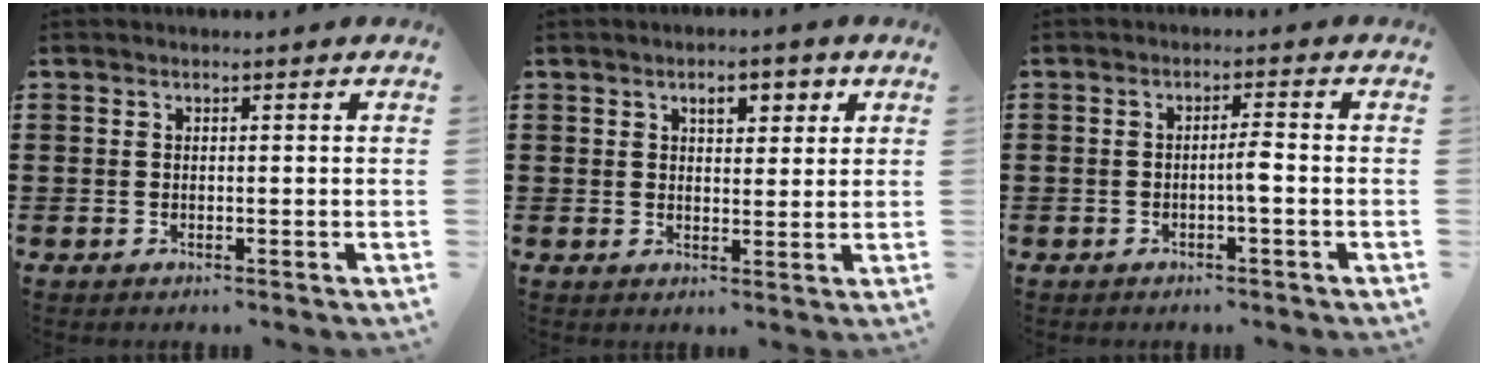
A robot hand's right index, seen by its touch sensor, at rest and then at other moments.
{"total": 3.7, "force": [1.8, 2.0, 2.6], "torque": [-0.035, 0.001, 0.022]}
{"total": 2.5, "force": [-0.8, 0.1, 2.3], "torque": [-0.042, 0.001, -0.016]}